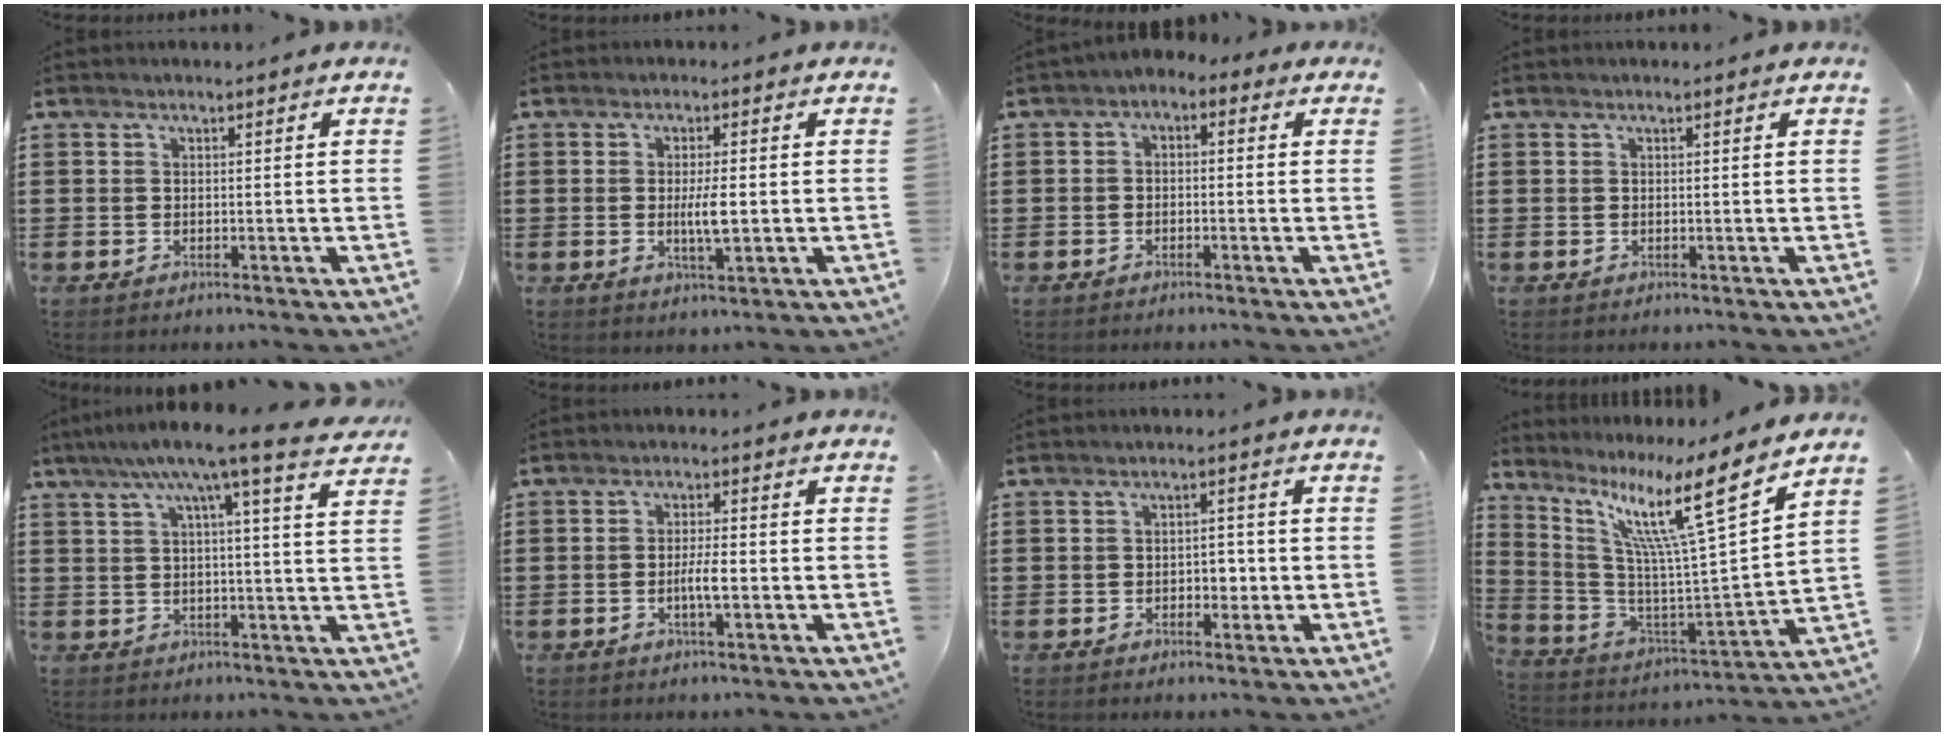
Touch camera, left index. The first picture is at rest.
{"total": 4.0, "force": [-0.2, 0.8, 3.9], "torque": [-0.076, -0.003, -0.007]}
{"total": 2.3, "force": [-2.2, 0.6, 0.3], "torque": [-0.010, 0.007, -0.050]}
{"total": 0.0}
{"total": 7.9, "force": [5.5, 0.2, 5.7], "torque": [-0.120, -0.019, 0.089]}
{"total": 3.3, "force": [-0.8, 0.6, 3.1], "torque": [-0.062, -0.001, -0.018]}
{"total": 2.7, "force": [-0.6, 1.8, 1.9], "torque": [-0.041, 0.006, -0.016]}
{"total": 14.2, "force": [8.6, 0.6, 11.2], "torque": [-0.228, -0.054, 0.126]}